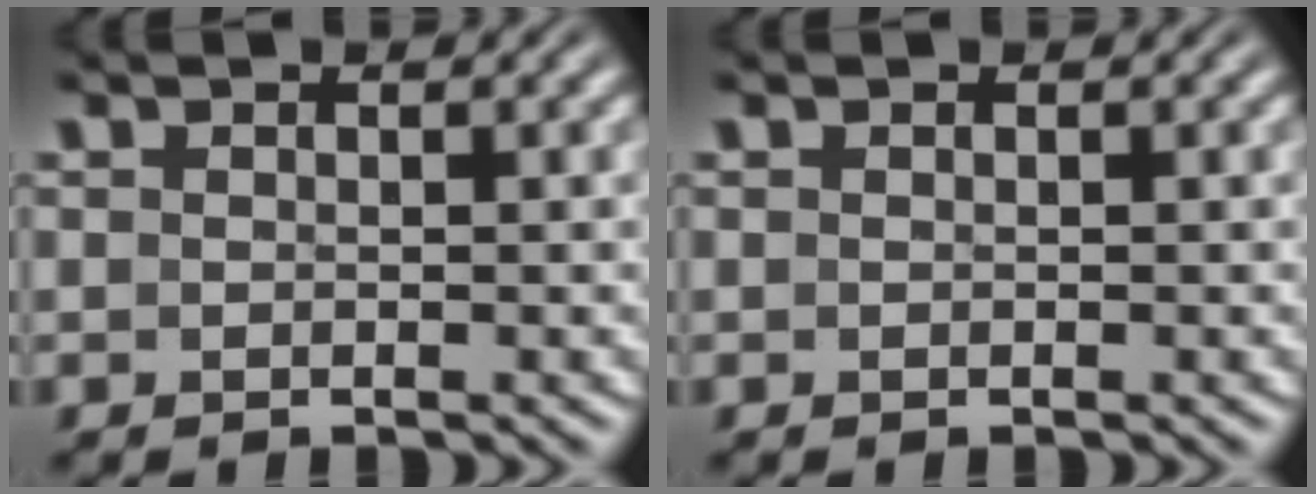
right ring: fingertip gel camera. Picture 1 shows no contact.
{"total": 0.0}